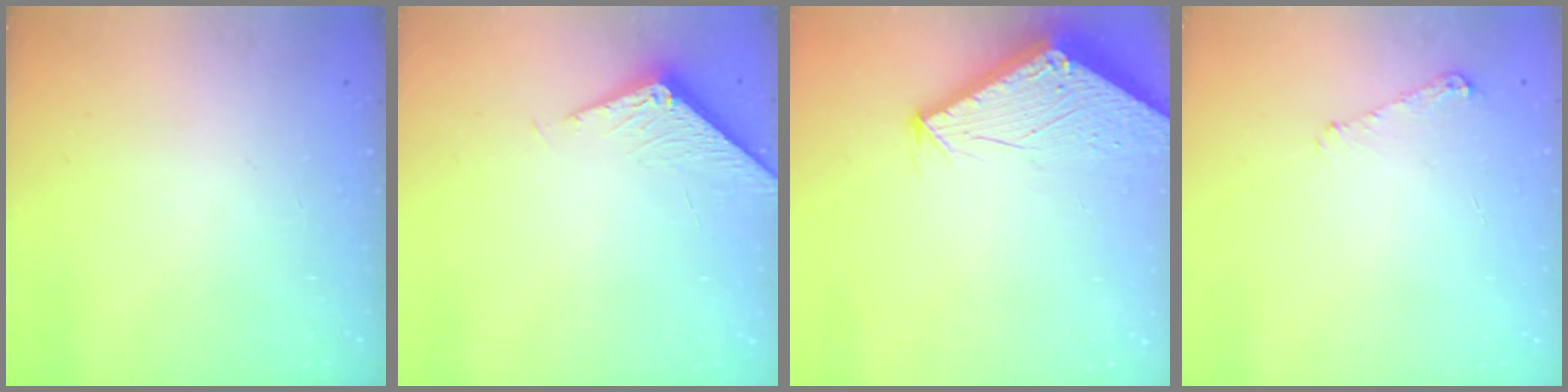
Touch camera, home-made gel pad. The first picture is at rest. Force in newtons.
{"total": 4.0, "press": 4.0, "slide": 0.1}
{"total": 2.7, "press": 2.7, "slide": 0.1}
{"total": 5.3, "press": 5.2, "slide": 0.6}